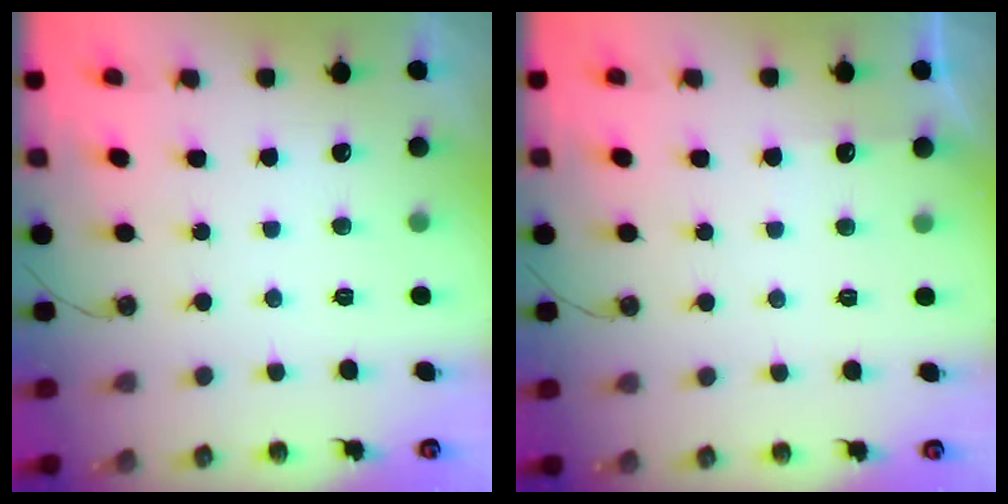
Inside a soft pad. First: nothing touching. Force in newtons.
{"total": 3.8, "press": 3.8, "slide": 0.6}